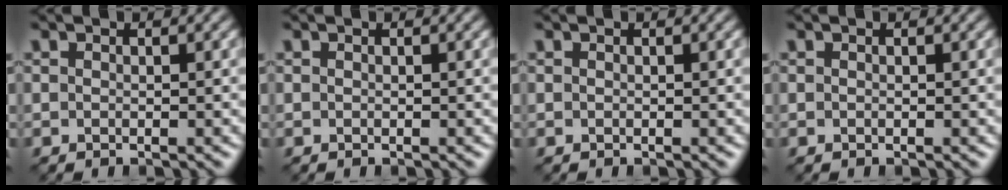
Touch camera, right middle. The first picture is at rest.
{"total": 0.0}
{"total": 0.0}
{"total": 0.0}